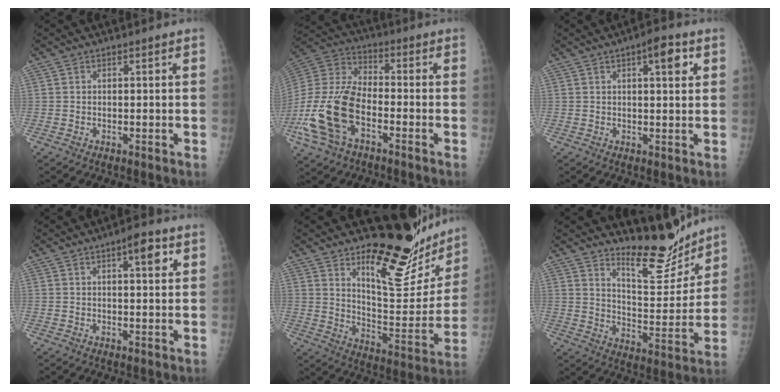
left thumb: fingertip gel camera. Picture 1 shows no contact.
{"total": 17.3, "force": [-6.4, 9.7, 12.9], "torque": [-0.276, 0.033, -0.125]}
{"total": 5.4, "force": [2.3, 1.7, 4.6], "torque": [-0.054, -0.004, 0.028]}
{"total": 4.9, "force": [2.2, 1.5, 4.1], "torque": [-0.051, -0.005, 0.028]}
{"total": 21.4, "force": [15.9, 7.6, 12.2], "torque": [-0.117, -0.130, 0.233]}
{"total": 12.5, "force": [11.5, 2.9, 4.2], "torque": [-0.031, -0.103, 0.190]}